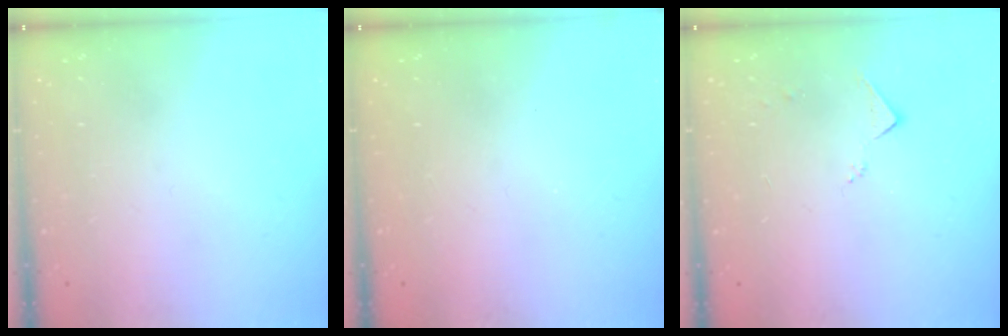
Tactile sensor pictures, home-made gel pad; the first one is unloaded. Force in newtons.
{"total": 1.1, "press": 1.0, "slide": 0.1}
{"total": 5.3, "press": 5.3, "slide": 0.6}